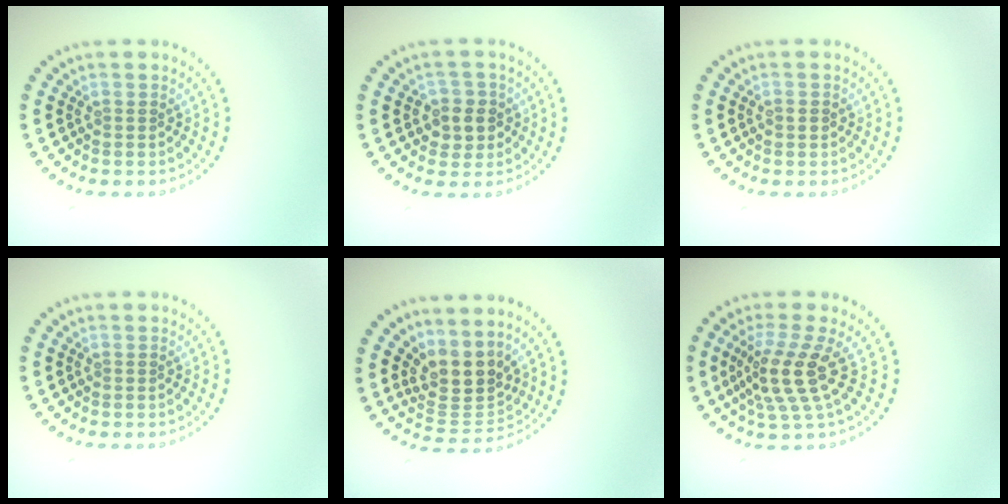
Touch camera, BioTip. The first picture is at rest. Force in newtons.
{"total": 2.6, "press": 2.4, "slide": 0.8}
{"total": 1.1, "press": 1.1, "slide": 0.1}
{"total": 0.0}
{"total": 3.9, "press": 3.0, "slide": 2.6}
{"total": 4.3, "press": 3.1, "slide": 3.0}